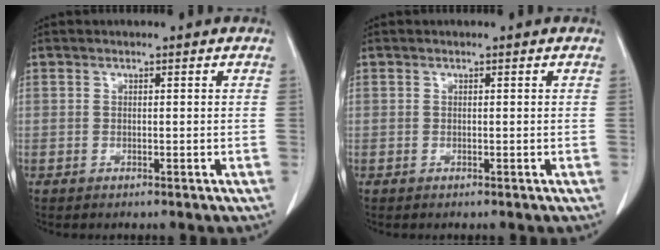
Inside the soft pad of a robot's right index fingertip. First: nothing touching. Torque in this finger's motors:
{"motor_torque": [0.05, -0.01, -0.02, 0.01]}